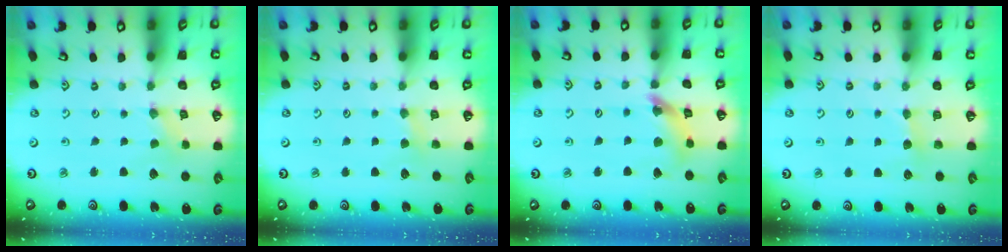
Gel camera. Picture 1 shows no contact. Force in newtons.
{"total": 3.7, "press": 3.6, "slide": 0.6}
{"total": 9.9, "press": 9.9, "slide": 1.0}
{"total": 4.0, "press": 3.9, "slide": 0.6}